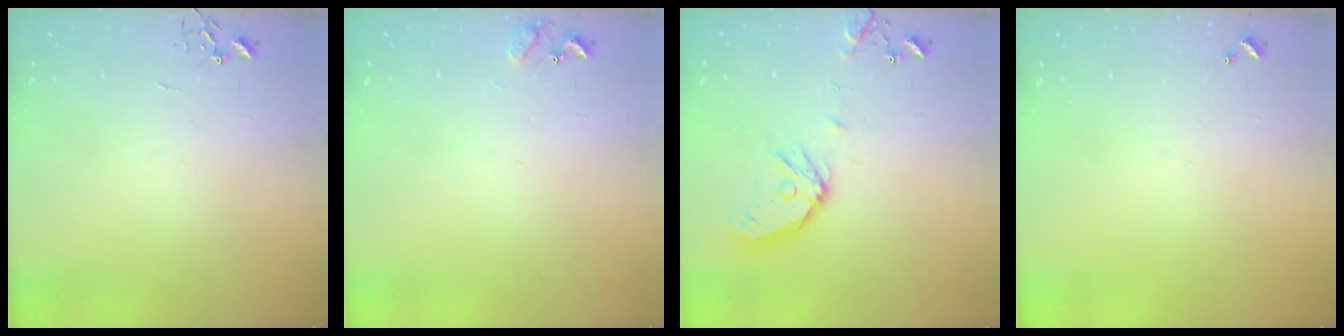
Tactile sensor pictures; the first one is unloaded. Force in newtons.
{"total": 8.4, "press": 8.4, "slide": 0.5}
{"total": 13.4, "press": 13.2, "slide": 2.1}
{"total": 0.0}